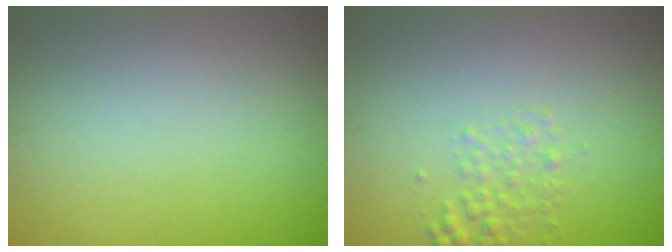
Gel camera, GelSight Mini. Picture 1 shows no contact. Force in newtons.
{"total": 1.7, "press": 1.7, "slide": 0.1}